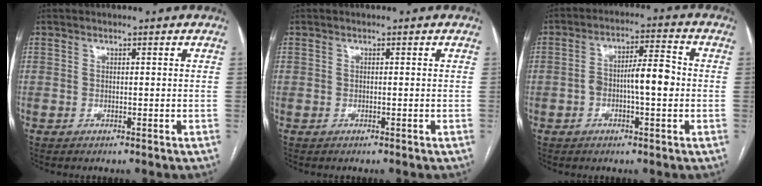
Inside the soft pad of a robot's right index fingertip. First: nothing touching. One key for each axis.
{"total": 0.0}
{"total": 7.3, "fx": -0.9, "fy": 1.8, "fz": 7.0, "tx": -0.123, "ty": 0.020, "tz": -0.017}